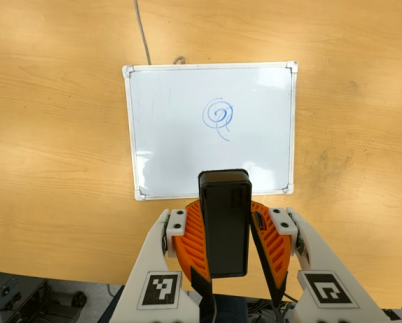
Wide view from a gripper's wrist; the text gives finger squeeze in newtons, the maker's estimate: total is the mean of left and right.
{"total": 7.7, "left": 8.3, "right": 7.1}